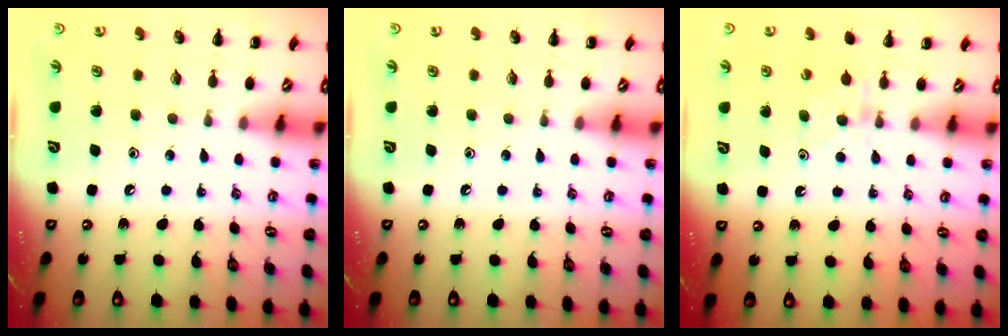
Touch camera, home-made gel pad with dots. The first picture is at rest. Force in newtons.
{"total": 0.0}
{"total": 4.7, "press": 4.4, "slide": 1.7}